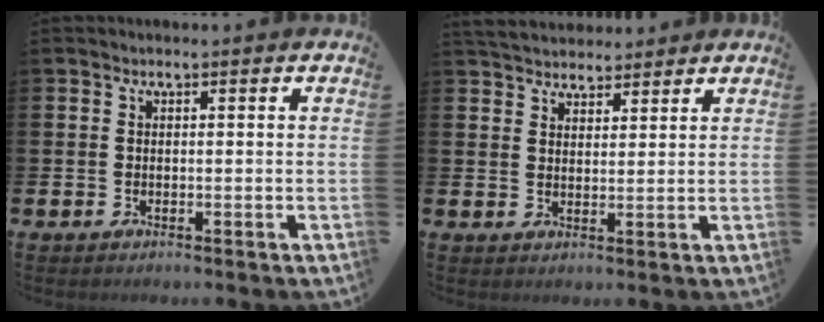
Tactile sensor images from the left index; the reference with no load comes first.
{"total": 3.9, "force": [3.7, 1.0, -0.1], "torque": [-0.009, -0.016, 0.069]}